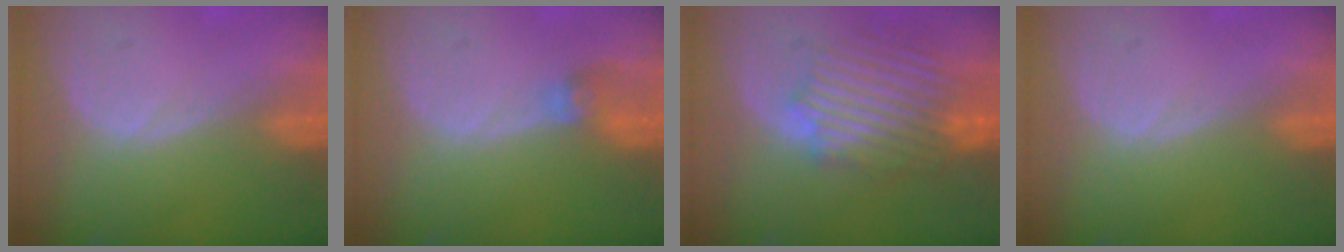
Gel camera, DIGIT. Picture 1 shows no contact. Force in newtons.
{"total": 2.7, "press": 2.7, "slide": 0.3}
{"total": 9.5, "press": 9.3, "slide": 2.1}
{"total": 0.0}